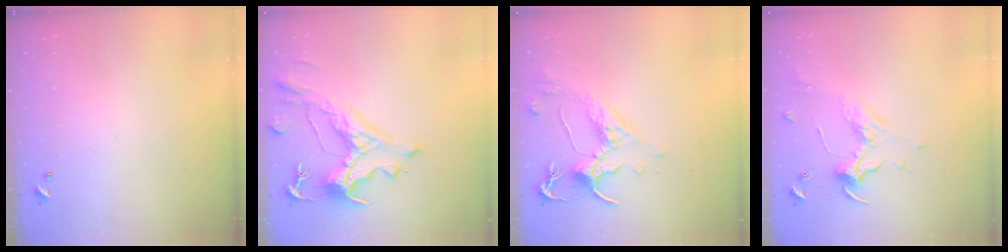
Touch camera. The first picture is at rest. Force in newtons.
{"total": 4.1, "press": 3.7, "slide": 1.7}
{"total": 2.5, "press": 2.2, "slide": 1.3}
{"total": 2.0, "press": 1.9, "slide": 0.6}